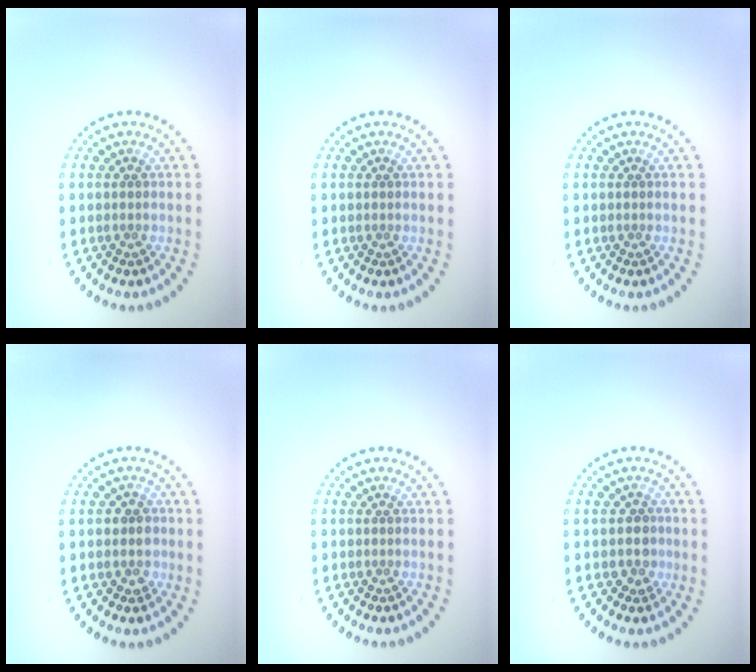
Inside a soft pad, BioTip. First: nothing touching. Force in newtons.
{"total": 0.0}
{"total": 0.0}
{"total": 2.0, "press": 1.8, "slide": 0.8}
{"total": 0.0}
{"total": 1.3, "press": 1.0, "slide": 0.8}